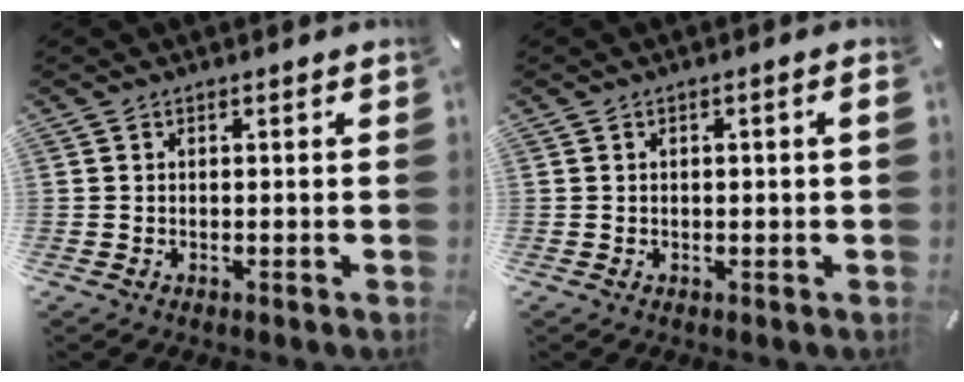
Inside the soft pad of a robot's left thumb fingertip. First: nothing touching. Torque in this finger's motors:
{"motor_torque": [-0.13, -0.04, -0.04, -0.03, -0.04]}